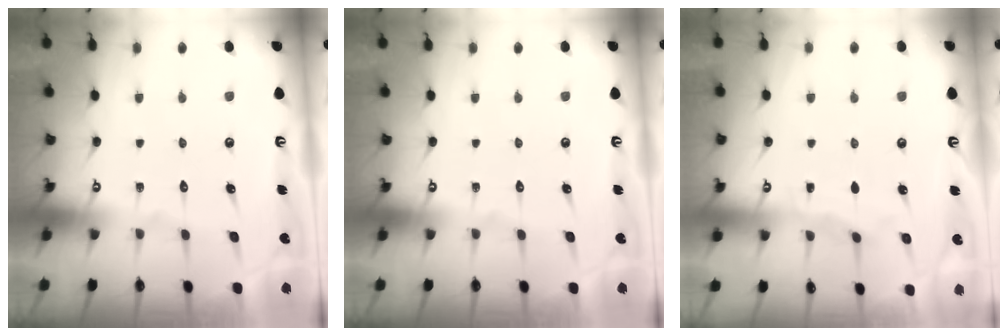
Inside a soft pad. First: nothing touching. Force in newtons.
{"total": 0.0}
{"total": 2.7, "press": 2.7, "slide": 0.4}